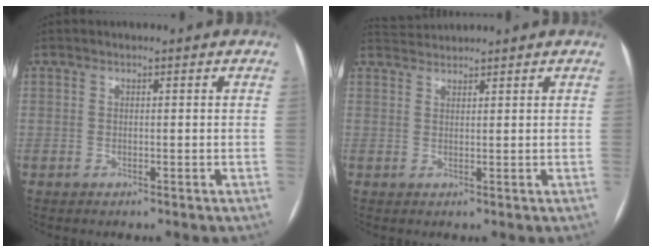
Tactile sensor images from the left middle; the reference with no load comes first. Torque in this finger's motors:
{"motor_torque": [0.08, -0.23, -0.18, -0.03]}